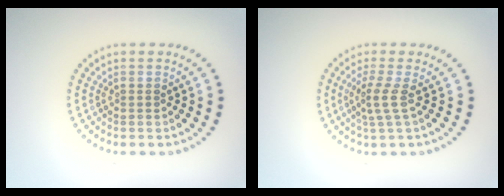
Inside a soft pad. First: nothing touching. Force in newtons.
{"total": 2.1, "press": 1.4, "slide": 1.6}